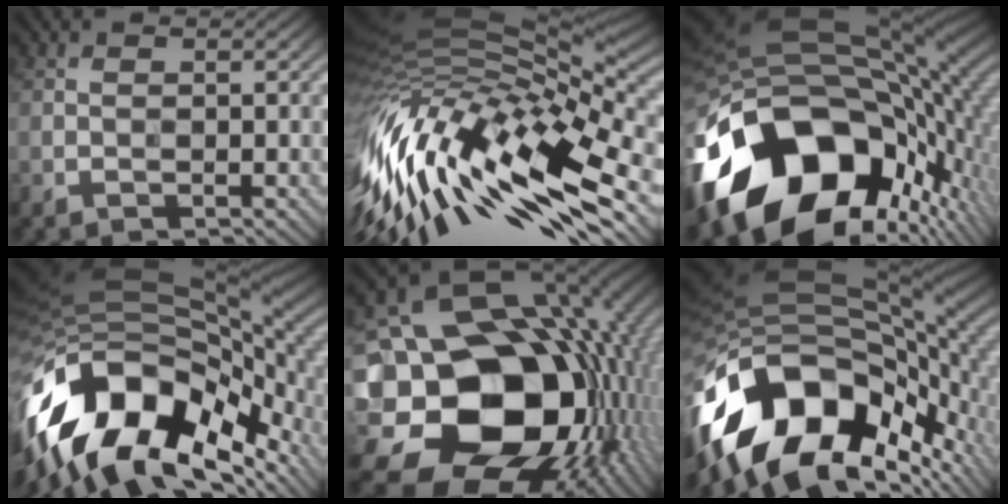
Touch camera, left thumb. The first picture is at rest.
{"total": 17.4, "force": [-4.7, 6.6, 15.5], "torque": [-0.338, -0.026, -0.083]}
{"total": 20.6, "force": [-7.1, 13.3, 14.0], "torque": [-0.296, -0.053, -0.096]}
{"total": 17.7, "force": [-7.2, 9.0, 13.4], "torque": [-0.295, -0.023, -0.120]}
{"total": 21.8, "force": [-4.3, 17.1, 12.8], "torque": [-0.303, -0.039, -0.050]}
{"total": 17.9, "force": [-7.0, 10.9, 12.4], "torque": [-0.284, -0.044, -0.101]}